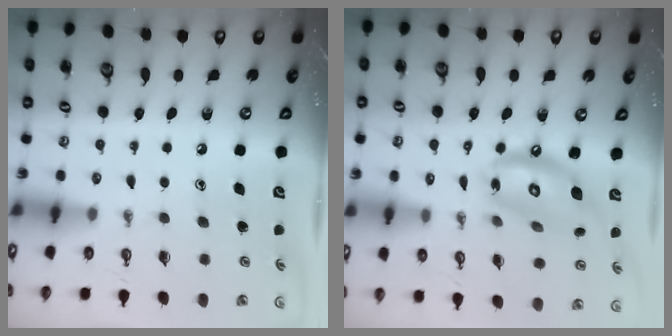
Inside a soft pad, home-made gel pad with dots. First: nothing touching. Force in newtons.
{"total": 13.4, "press": 13.3, "slide": 1.2}